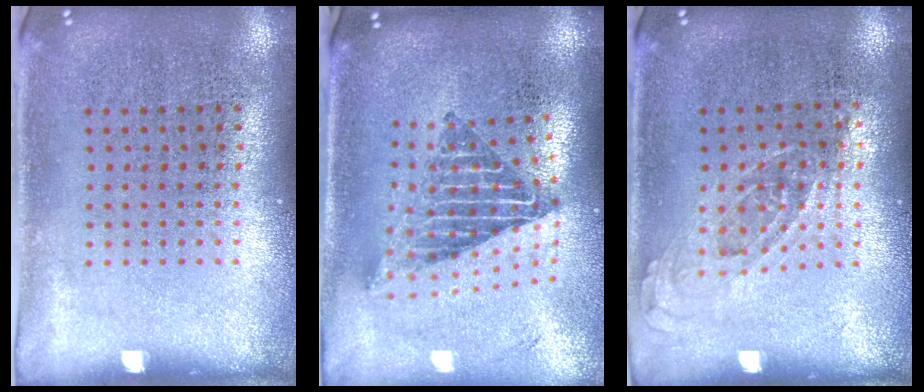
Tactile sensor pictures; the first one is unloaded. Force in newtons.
{"total": 2.3, "press": 1.6, "slide": 1.7}
{"total": 0.7, "press": 0.7, "slide": 0.3}